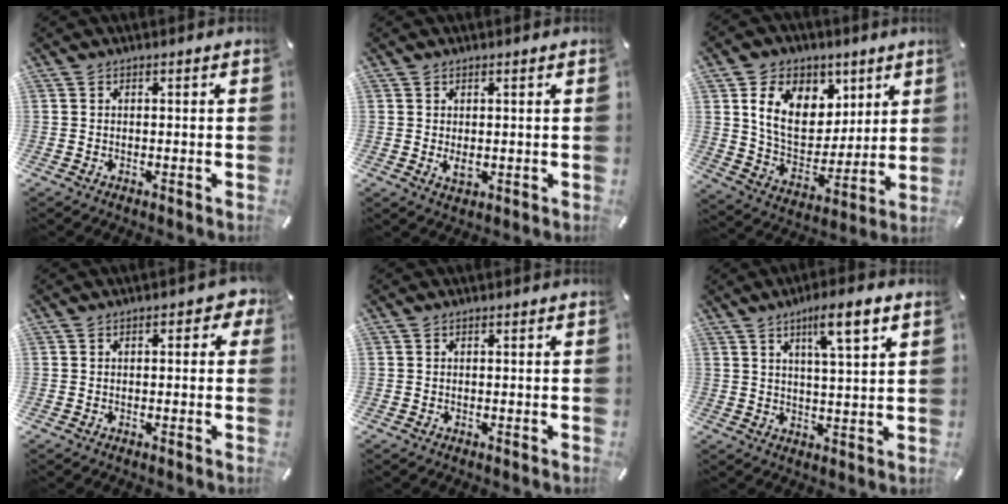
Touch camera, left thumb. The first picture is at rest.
{"total": 2.4, "force": [0.2, 1.0, 2.2], "torque": [-0.056, -0.005, -0.001]}
{"total": 14.4, "force": [6.3, 11.0, 6.9], "torque": [-0.116, -0.022, 0.122]}
{"total": 2.6, "force": [0.0, 1.6, 2.0], "torque": [-0.024, 0.004, -0.005]}
{"total": 0.0}
{"total": 7.8, "force": [4.8, 1.1, 6.1], "torque": [-0.097, -0.021, 0.075]}